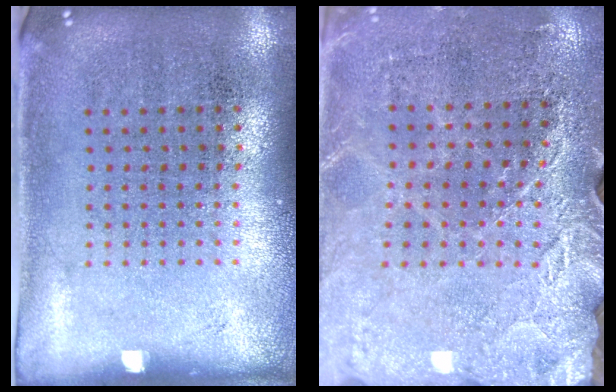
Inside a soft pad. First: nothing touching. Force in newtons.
{"total": 2.7, "press": 2.7, "slide": 0.4}